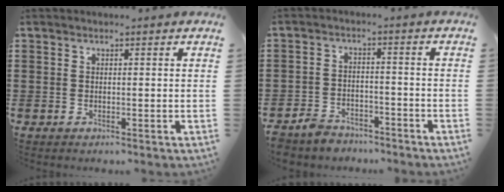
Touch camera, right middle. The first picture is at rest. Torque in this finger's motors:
{"motor_torque": [0.41, 0.36, 0.05, 0.07]}